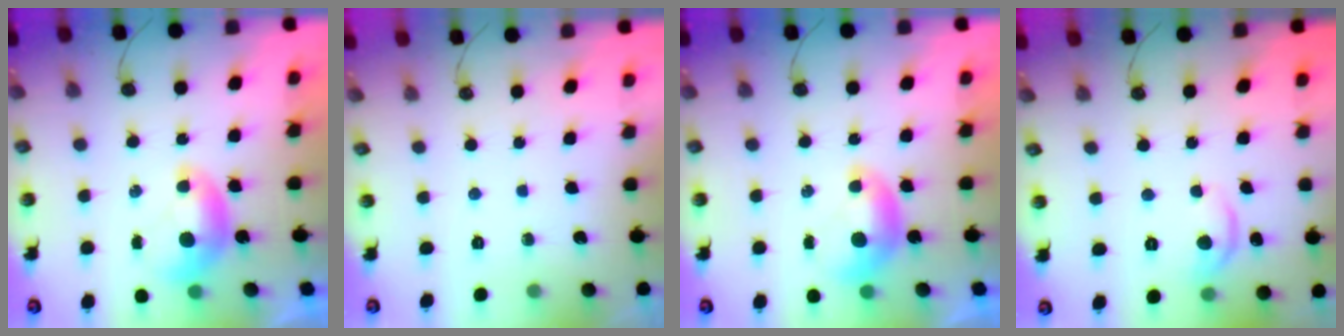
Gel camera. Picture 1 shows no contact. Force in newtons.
{"total": 0.0}
{"total": 0.0}
{"total": 5.5, "press": 5.5, "slide": 0.5}